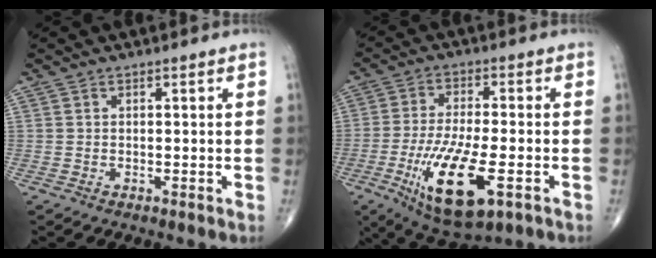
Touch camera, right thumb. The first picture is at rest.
{"total": 15.8, "force": [-5.6, 5.2, 13.8], "torque": [-0.267, -0.006, -0.086]}